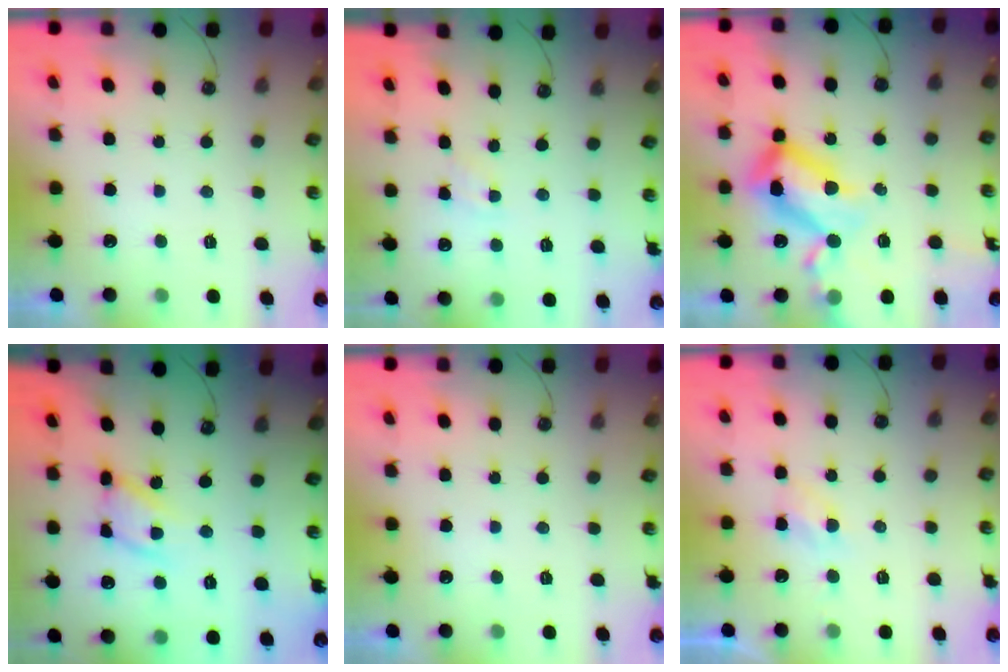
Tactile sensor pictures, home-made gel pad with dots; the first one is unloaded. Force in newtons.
{"total": 3.0, "press": 2.9, "slide": 0.4}
{"total": 26.2, "press": 26.1, "slide": 2.5}
{"total": 12.7, "press": 12.6, "slide": 1.0}
{"total": 0.0}
{"total": 3.4, "press": 3.4, "slide": 0.4}